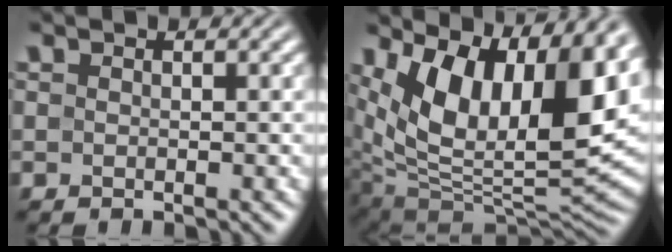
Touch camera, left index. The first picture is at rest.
{"total": 14.8, "force": [5.9, 7.9, 11.1], "torque": [-0.188, 0.010, 0.102]}